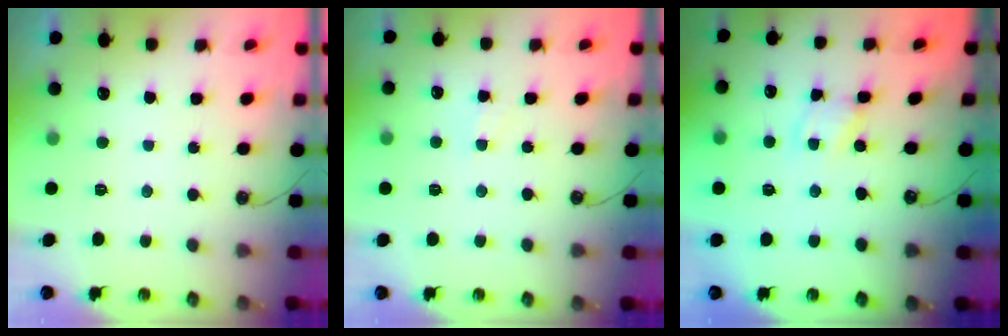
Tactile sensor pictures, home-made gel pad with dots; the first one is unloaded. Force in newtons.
{"total": 4.4, "press": 4.4, "slide": 0.6}
{"total": 1.9, "press": 1.9, "slide": 0.2}